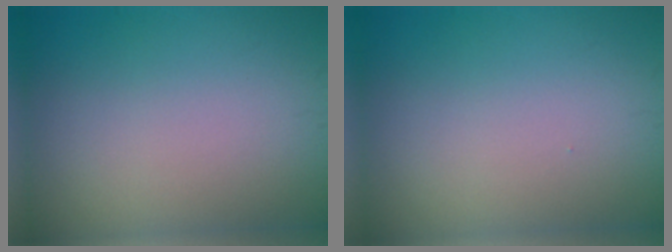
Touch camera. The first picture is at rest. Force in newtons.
{"total": 0.0}